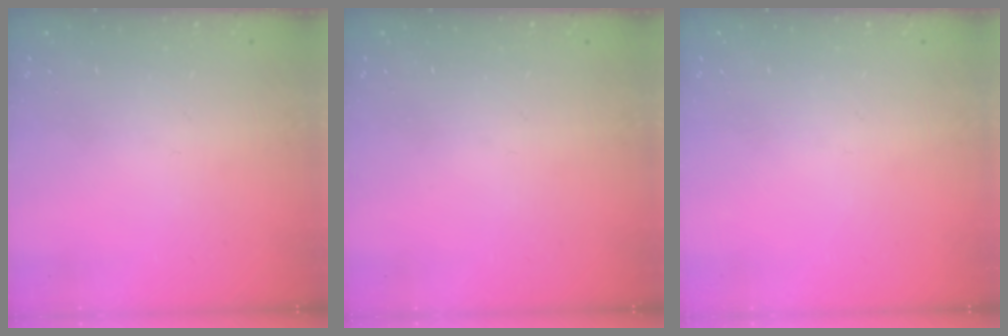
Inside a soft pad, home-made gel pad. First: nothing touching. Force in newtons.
{"total": 0.0}
{"total": 0.0}